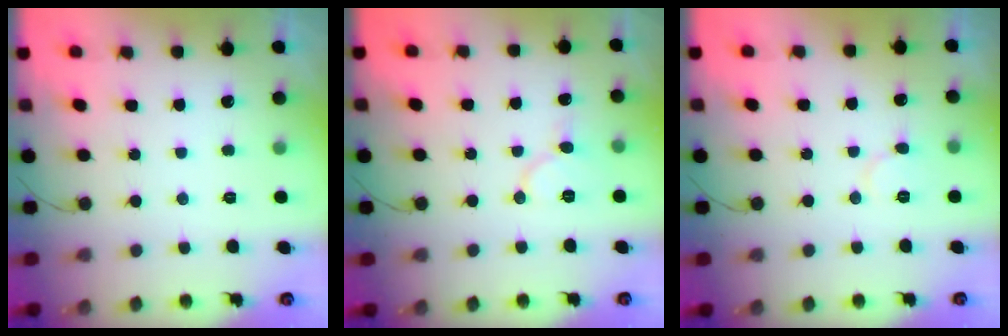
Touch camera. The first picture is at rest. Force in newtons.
{"total": 7.6, "press": 7.5, "slide": 0.8}
{"total": 5.6, "press": 5.6, "slide": 0.6}